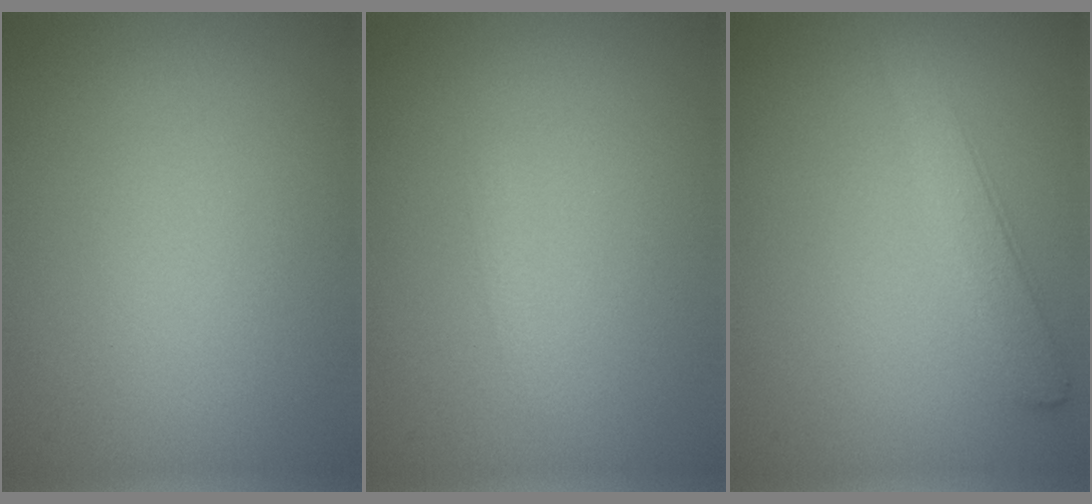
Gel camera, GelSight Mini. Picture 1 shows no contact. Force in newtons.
{"total": 0.5, "press": 0.5, "slide": 0.1}
{"total": 2.6, "press": 2.6, "slide": 0.1}